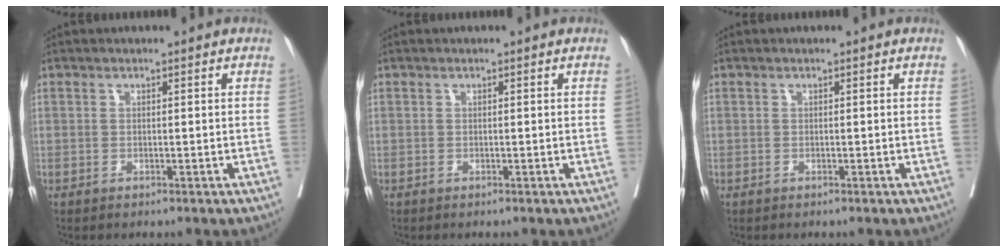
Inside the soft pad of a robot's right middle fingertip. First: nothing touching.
{"total": 0.0}
{"total": 0.0}